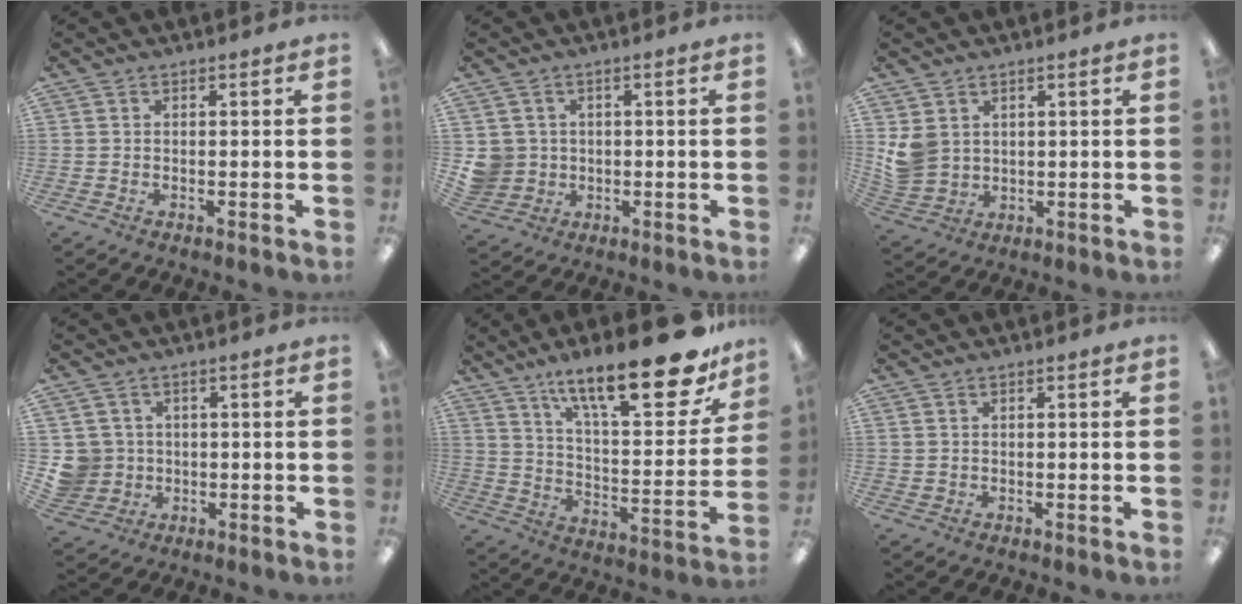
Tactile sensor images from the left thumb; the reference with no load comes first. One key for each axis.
{"total": 5.0, "fx": 0.5, "fy": 4.9, "fz": 0.7, "tx": -0.027, "ty": 0.006, "tz": 0.013}
{"total": 5.5, "fx": 2.3, "fy": 4.6, "fz": 1.7, "tx": -0.036, "ty": -0.001, "tz": 0.050}
{"total": 5.5, "fx": 0.4, "fy": 5.4, "fz": 0.6, "tx": -0.034, "ty": 0.004, "tz": 0.012}
{"total": 24.0, "fx": 16.0, "fy": 7.4, "fz": 16.4, "tx": -0.242, "ty": -0.101, "tz": 0.257}
{"total": 0.8, "fx": 0.5, "fy": 0.5, "fz": 0.2, "tx": -0.004, "ty": 0.002, "tz": 0.010}